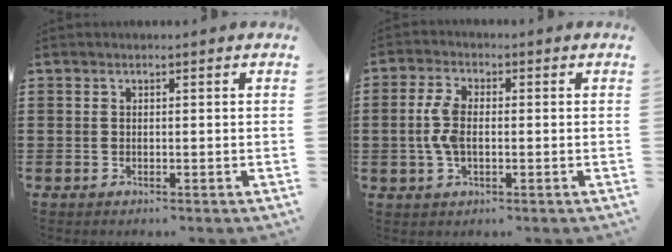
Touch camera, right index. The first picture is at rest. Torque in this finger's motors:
{"motor_torque": [0.35, 0.36, 0.20, 0.07]}